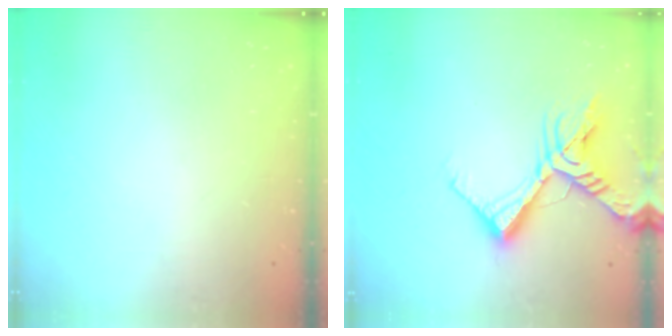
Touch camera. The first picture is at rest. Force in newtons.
{"total": 15.4, "press": 15.3, "slide": 1.8}